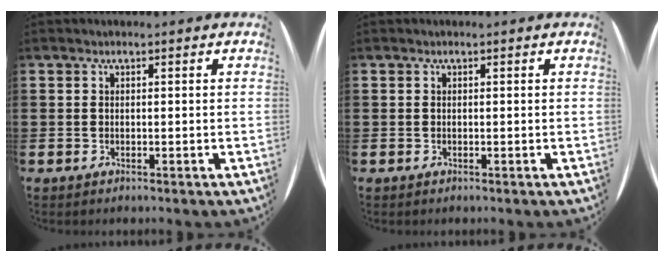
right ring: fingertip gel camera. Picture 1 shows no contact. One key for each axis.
{"total": 0.0}